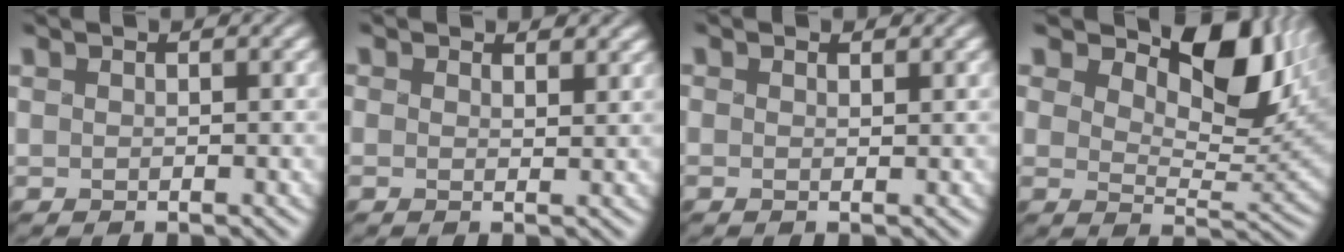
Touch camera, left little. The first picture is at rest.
{"total": 2.1, "force": [1.8, 0.8, 0.8], "torque": [-0.021, -0.002, 0.023]}
{"total": 0.0}
{"total": 10.0, "force": [5.7, 4.9, 6.6], "torque": [-0.104, -0.001, 0.085]}